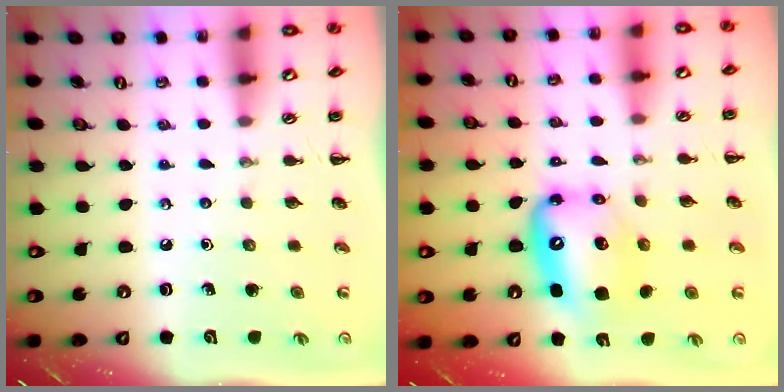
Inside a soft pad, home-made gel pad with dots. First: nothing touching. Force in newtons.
{"total": 10.5, "press": 10.1, "slide": 2.6}